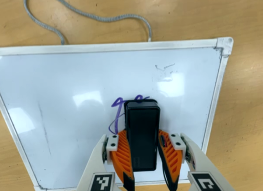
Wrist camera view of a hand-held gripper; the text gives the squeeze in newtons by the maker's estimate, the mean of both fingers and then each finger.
{"total": 14.6, "left": 14.9, "right": 14.2}